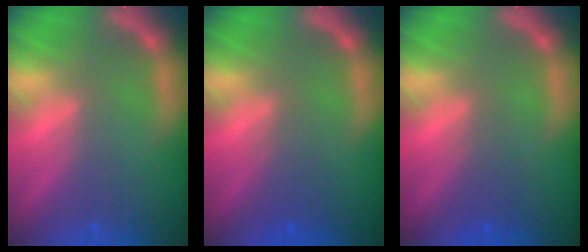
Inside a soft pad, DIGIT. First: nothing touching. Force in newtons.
{"total": 2.0}
{"total": 2.0}